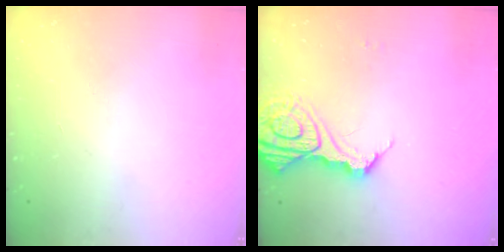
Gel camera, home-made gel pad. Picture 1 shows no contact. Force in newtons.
{"total": 14.3, "press": 14.3, "slide": 1.4}